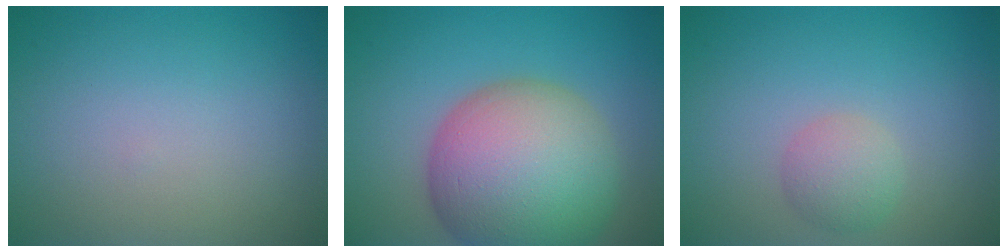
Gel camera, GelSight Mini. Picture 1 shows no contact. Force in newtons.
{"total": 13.4, "press": 13.4, "slide": 0.9}
{"total": 2.3, "press": 2.3, "slide": 0.2}